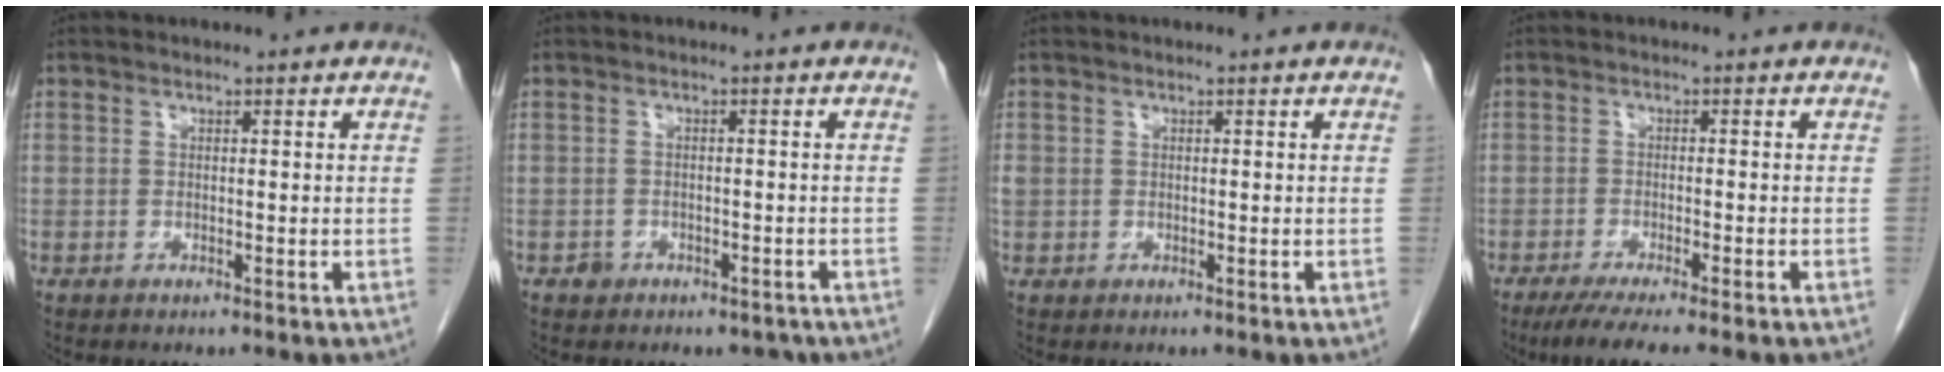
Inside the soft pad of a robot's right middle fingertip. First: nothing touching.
{"total": 2.6, "force": [-1.8, 1.9, 0.4], "torque": [0.001, 0.010, -0.020]}
{"total": 1.3, "force": [0.1, 1.2, 0.6], "torque": [-0.023, 0.013, 0.005]}
{"total": 7.7, "force": [-5.9, 0.4, 4.9], "torque": [-0.070, -0.018, -0.088]}